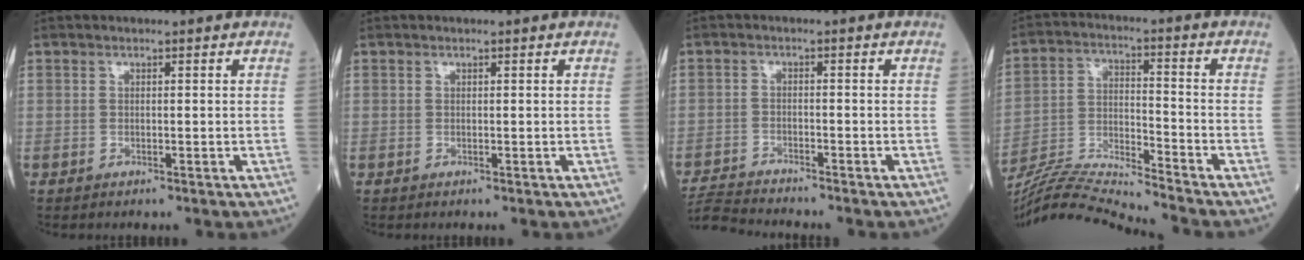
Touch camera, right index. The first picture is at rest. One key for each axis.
{"total": 0.0}
{"total": 6.0, "fx": -5.9, "fy": -0.8, "fz": 0.6, "tx": -0.015, "ty": -0.013, "tz": -0.107}
{"total": 12.2, "fx": -11.7, "fy": -2.5, "fz": 2.4, "tx": -0.047, "ty": 0.006, "tz": -0.217}